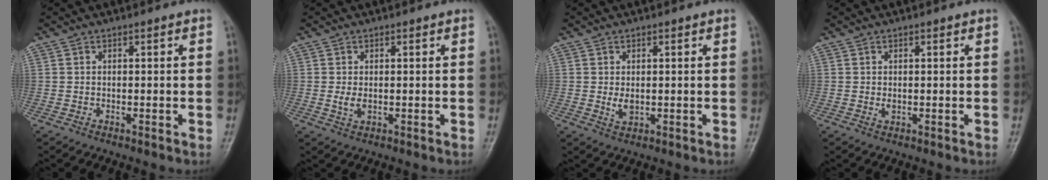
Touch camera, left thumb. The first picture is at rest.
{"total": 2.1, "force": [0.0, 1.2, 1.7], "torque": [-0.033, -0.006, 0.002]}
{"total": 2.4, "force": [0.2, 1.5, 1.8], "torque": [-0.029, -0.007, 0.007]}
{"total": 1.2, "force": [0.2, 0.7, 0.9], "torque": [-0.012, -0.002, 0.005]}